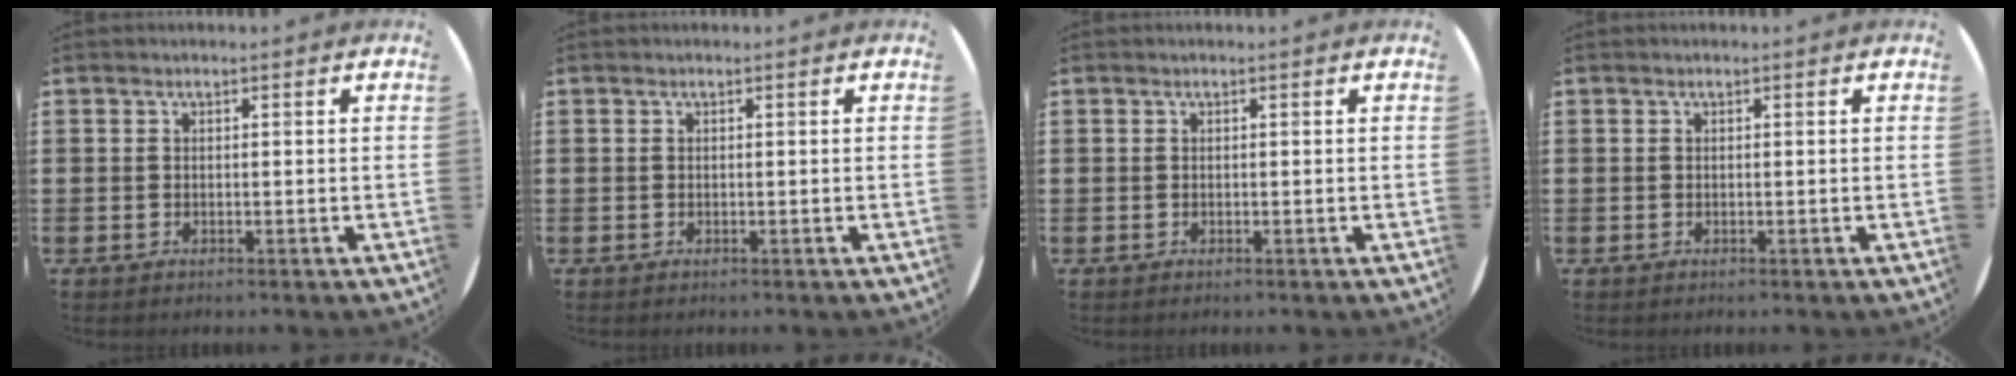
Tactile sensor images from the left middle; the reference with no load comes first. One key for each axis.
{"total": 0.0}
{"total": 0.0}
{"total": 0.0}